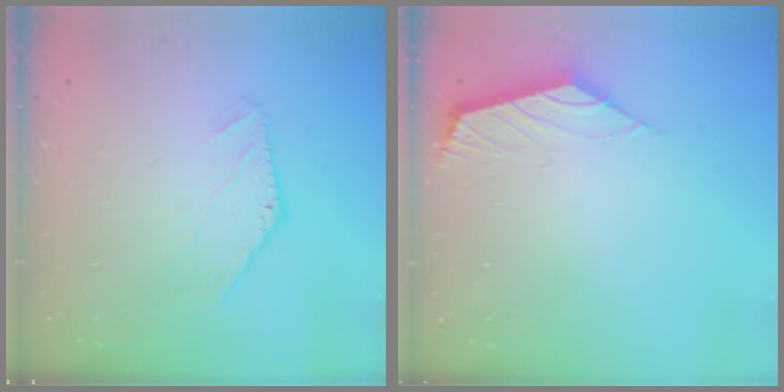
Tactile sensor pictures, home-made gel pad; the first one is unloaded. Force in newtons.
{"total": 2.7, "press": 2.6, "slide": 0.6}